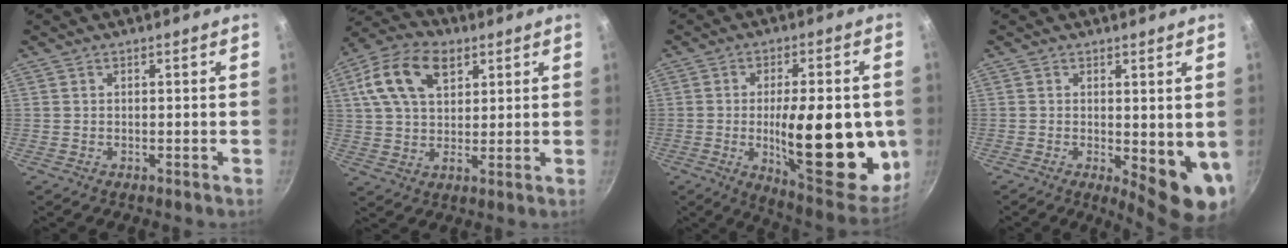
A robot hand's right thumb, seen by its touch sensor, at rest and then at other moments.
{"total": 13.8, "force": [5.4, 8.6, 9.3], "torque": [-0.154, 0.004, 0.084]}
{"total": 24.7, "force": [-2.6, 9.2, 22.8], "torque": [-0.291, -0.015, -0.030]}
{"total": 9.3, "force": [-0.3, 3.5, 8.6], "torque": [-0.096, -0.020, 0.003]}